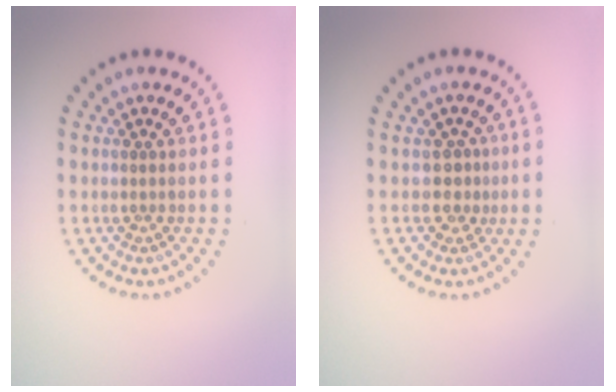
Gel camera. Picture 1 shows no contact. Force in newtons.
{"total": 2.0, "press": 1.5, "slide": 1.4}